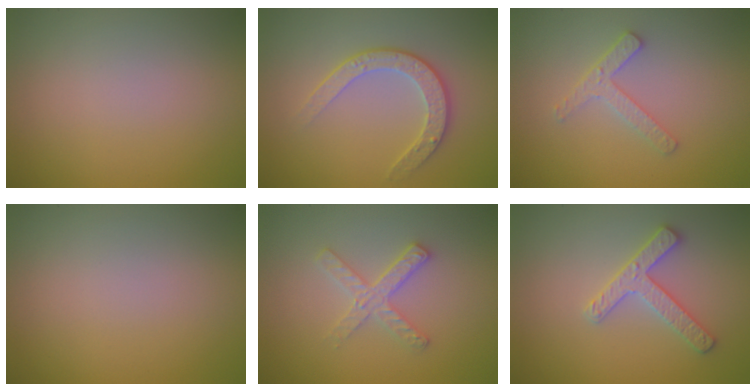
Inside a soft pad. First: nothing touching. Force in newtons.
{"total": 3.0, "press": 2.7, "slide": 1.3}
{"total": 2.3, "press": 2.2, "slide": 0.4}
{"total": 0.0}
{"total": 2.6, "press": 2.5, "slide": 0.4}
{"total": 2.7, "press": 2.7, "slide": 0.3}